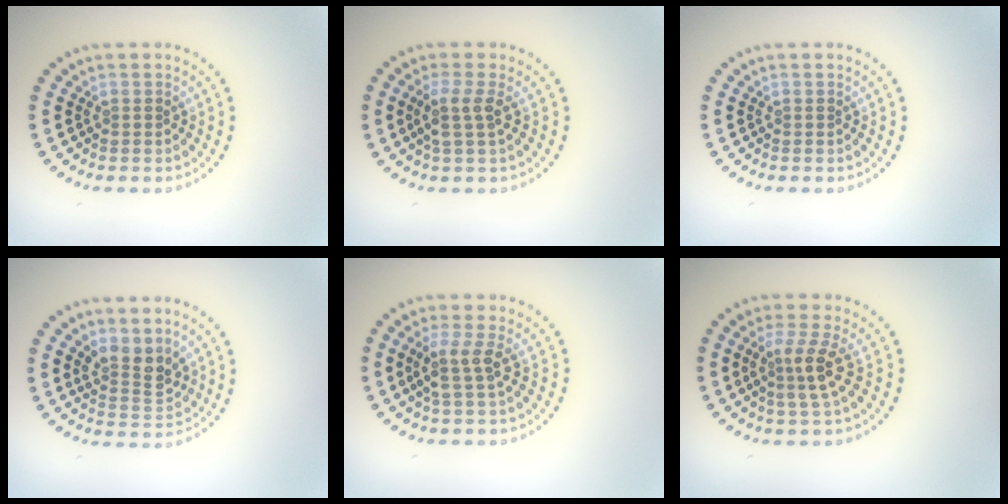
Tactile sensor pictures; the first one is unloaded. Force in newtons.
{"total": 2.4, "press": 1.8, "slide": 1.5}
{"total": 0.0}
{"total": 3.0, "press": 2.6, "slide": 1.5}
{"total": 2.5, "press": 2.0, "slide": 1.6}
{"total": 2.8, "press": 2.4, "slide": 1.5}